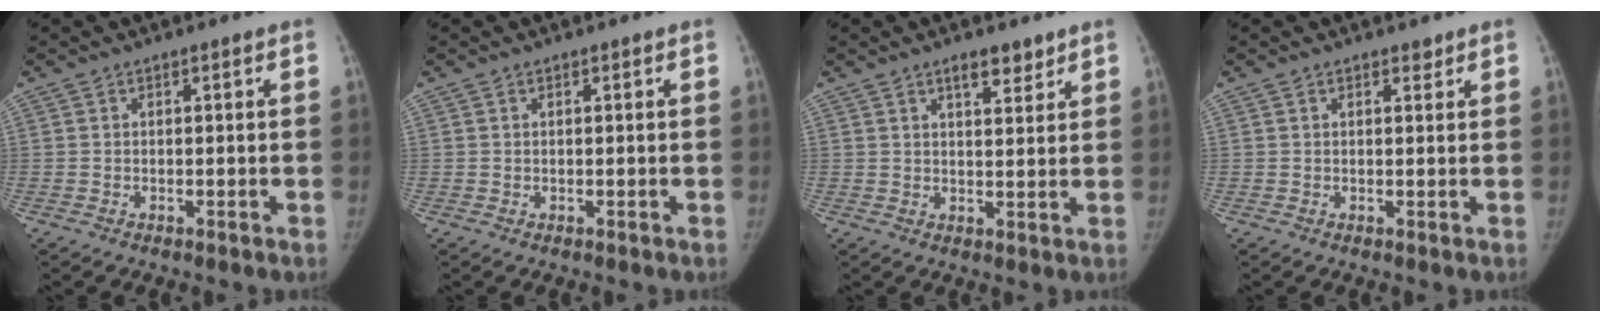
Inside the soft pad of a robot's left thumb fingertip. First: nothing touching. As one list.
[{"total": 0.0}, {"total": 4.6, "force": [3.2, 1.7, 2.8], "torque": [-0.027, -0.021, 0.049]}, {"total": 1.1, "force": [0.9, 0.5, 0.5], "torque": [-0.001, -0.006, 0.010]}]